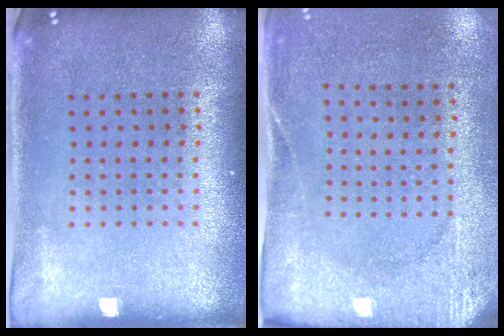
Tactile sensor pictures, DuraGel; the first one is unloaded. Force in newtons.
{"total": 2.6, "press": 2.1, "slide": 1.6}